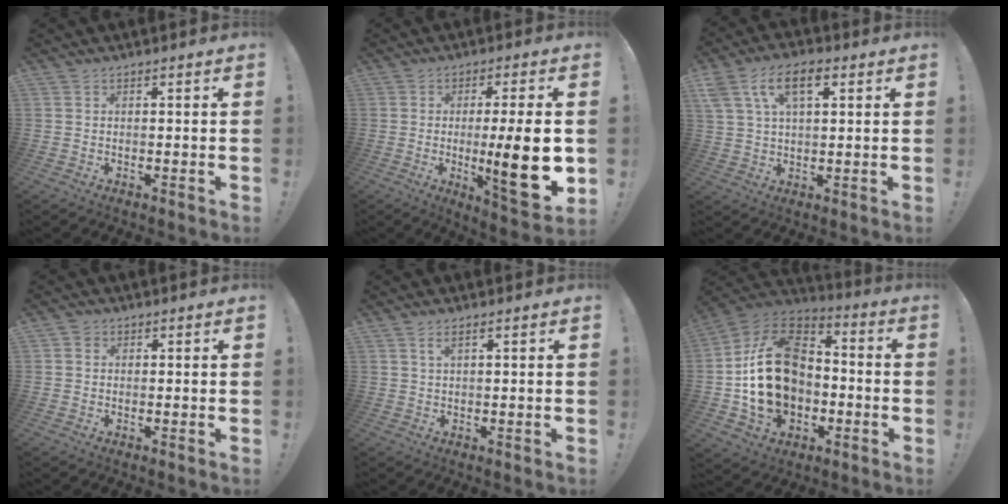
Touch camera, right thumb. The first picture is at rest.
{"total": 16.5, "force": [-2.0, 2.8, 16.2], "torque": [-0.231, -0.007, -0.022]}
{"total": 10.6, "force": [4.4, 5.6, 7.9], "torque": [-0.140, 0.002, 0.080]}
{"total": 1.3, "force": [0.4, 1.2, 0.3], "torque": [-0.012, 0.005, 0.008]}
{"total": 2.2, "force": [1.0, 0.5, 1.9], "torque": [-0.033, -0.001, 0.016]}
{"total": 23.6, "force": [-1.1, 17.5, 15.8], "torque": [-0.273, 0.028, -0.002]}